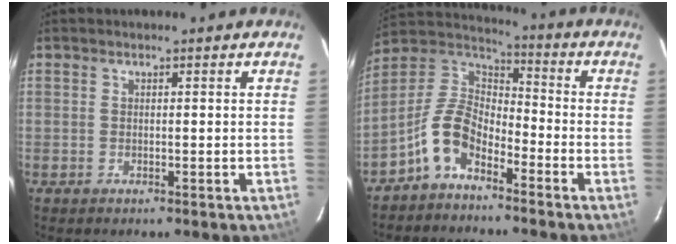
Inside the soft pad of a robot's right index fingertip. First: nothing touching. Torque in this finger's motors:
{"motor_torque": [0.57, -0.45, 0.00, -0.04]}